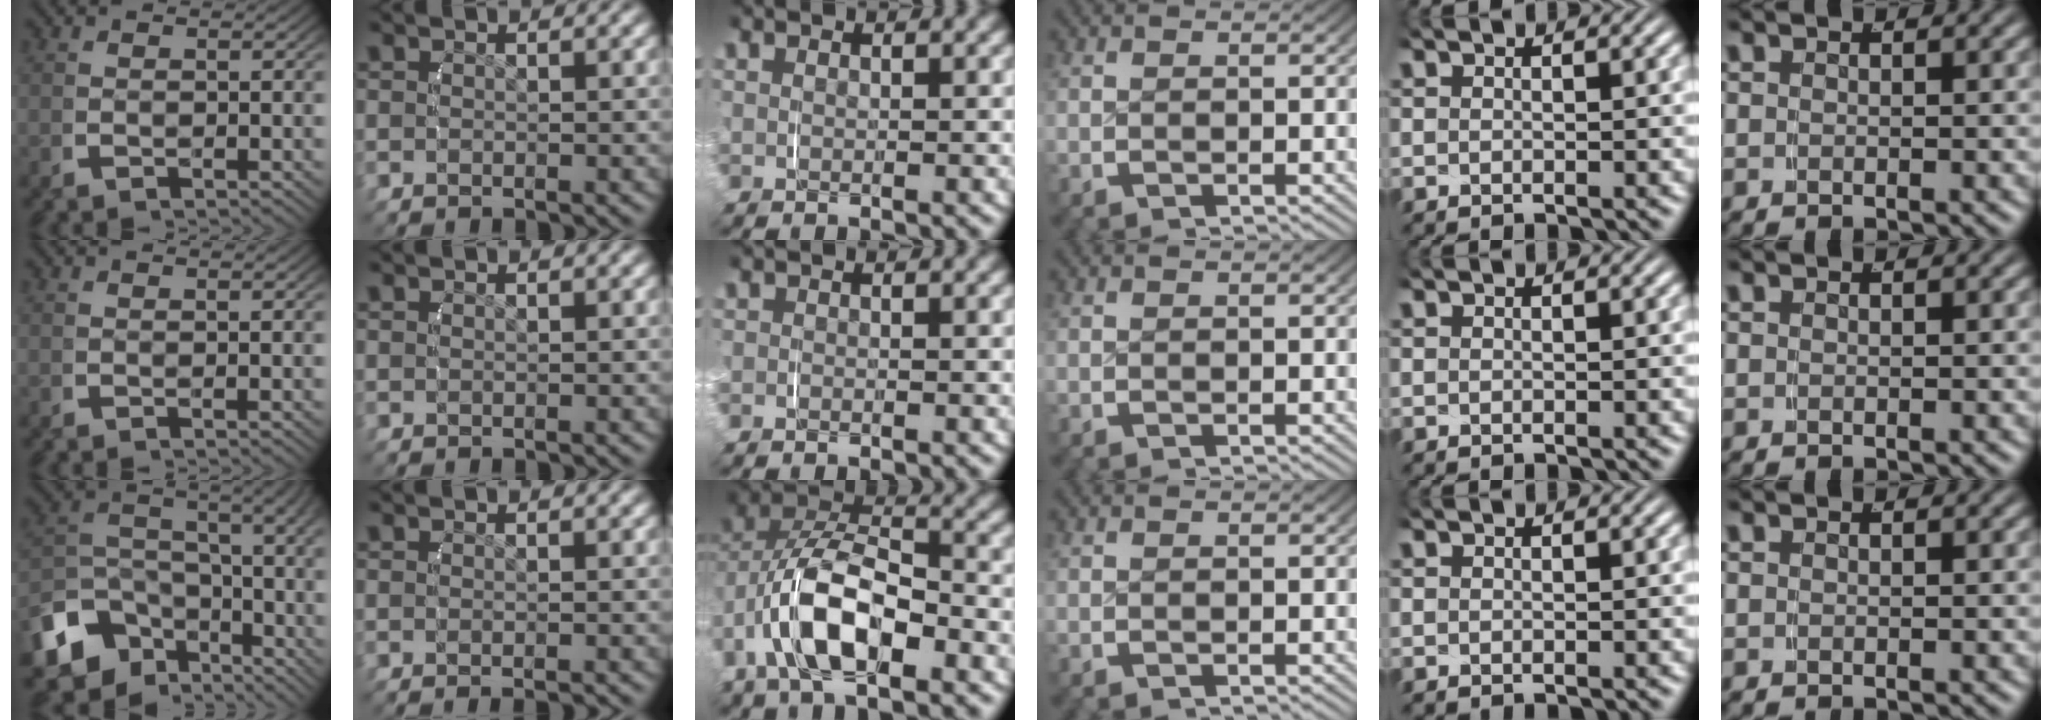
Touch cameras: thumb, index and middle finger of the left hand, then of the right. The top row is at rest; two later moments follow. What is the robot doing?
{"motion": "grasp_and_lifting", "object": "towel"}